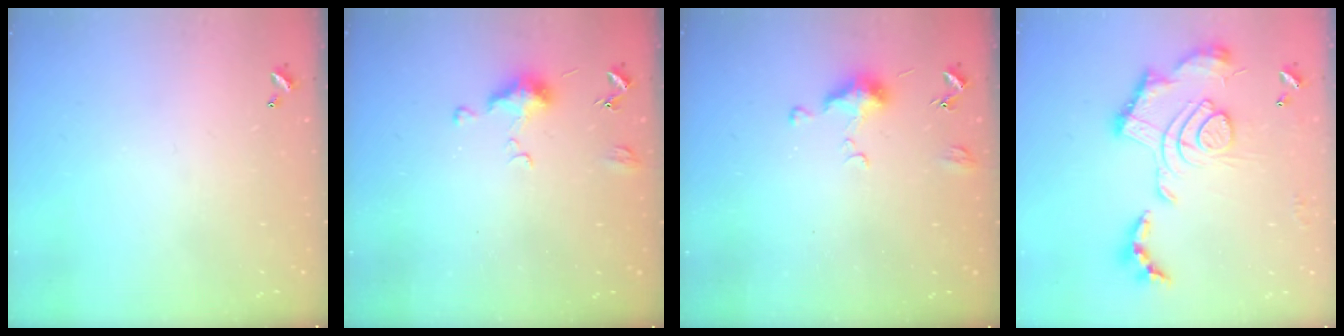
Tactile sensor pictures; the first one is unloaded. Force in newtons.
{"total": 5.9, "press": 5.8, "slide": 0.9}
{"total": 5.9, "press": 5.8, "slide": 0.9}
{"total": 2.4, "press": 1.9, "slide": 1.5}